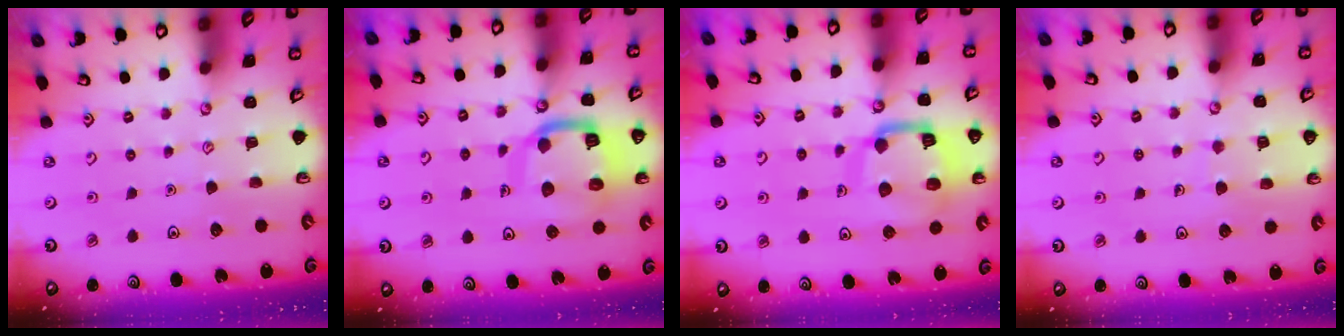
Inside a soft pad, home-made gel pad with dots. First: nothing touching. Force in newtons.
{"total": 13.1, "press": 13.0, "slide": 1.7}
{"total": 14.5, "press": 14.4, "slide": 1.6}
{"total": 5.9, "press": 5.9, "slide": 0.5}